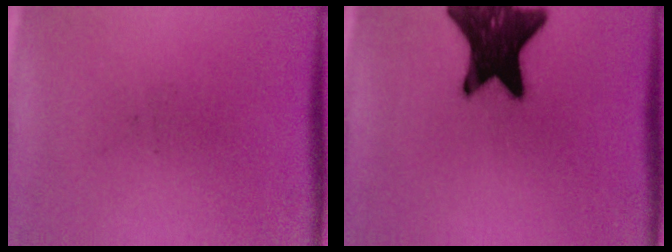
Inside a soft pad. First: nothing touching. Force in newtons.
{"total": 17.1}